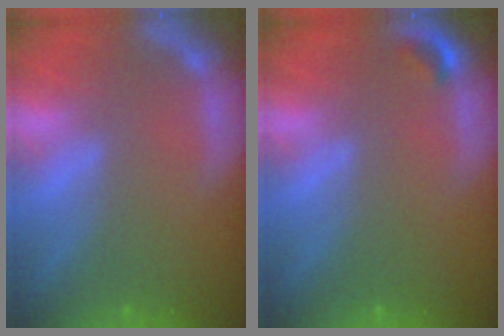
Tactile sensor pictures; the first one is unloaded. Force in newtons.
{"total": 0.9}